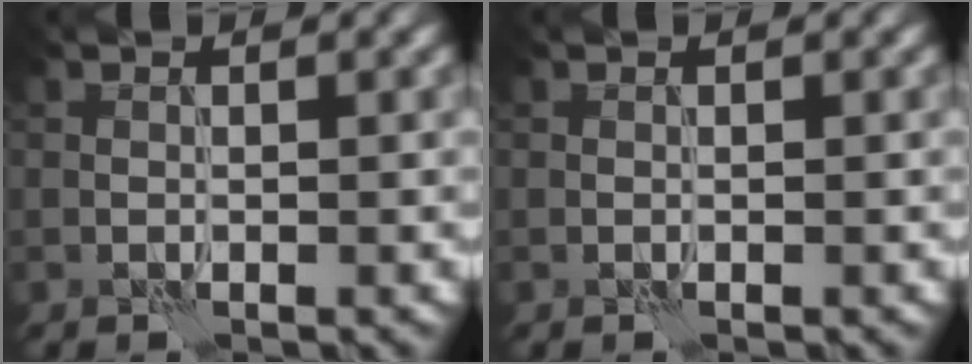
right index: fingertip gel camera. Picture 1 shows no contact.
{"total": 0.0}